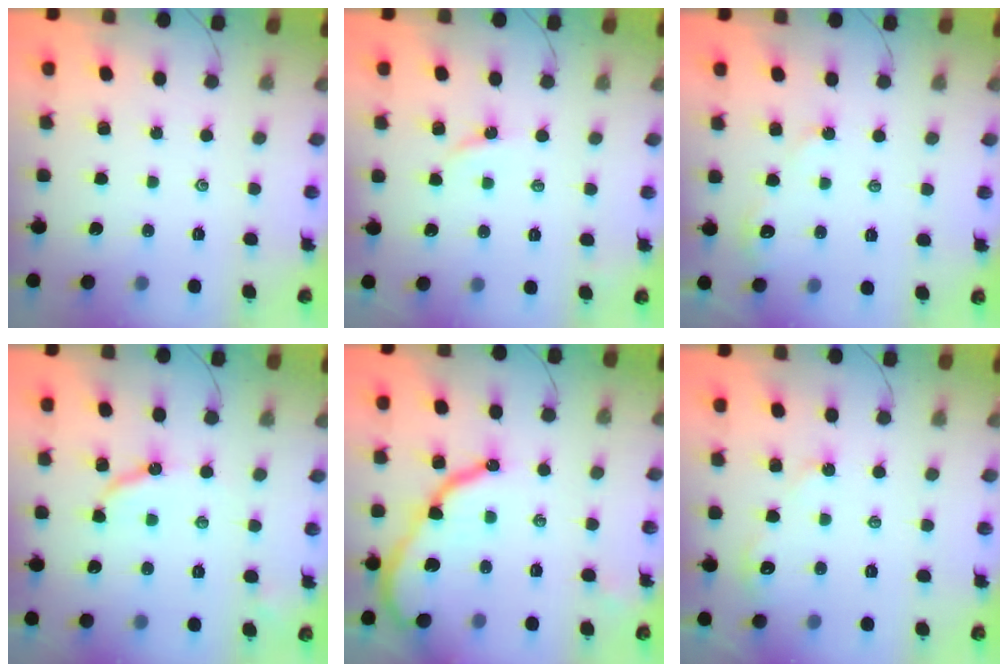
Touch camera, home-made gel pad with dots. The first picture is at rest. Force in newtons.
{"total": 2.8, "press": 2.7, "slide": 0.4}
{"total": 2.8, "press": 2.8, "slide": 0.4}
{"total": 6.8, "press": 6.7, "slide": 0.7}
{"total": 12.2, "press": 12.1, "slide": 1.1}
{"total": 2.8, "press": 2.8, "slide": 0.4}